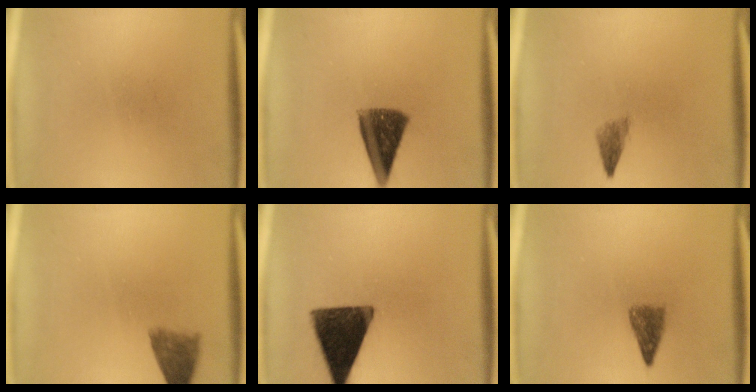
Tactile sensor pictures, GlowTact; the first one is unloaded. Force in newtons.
{"total": 9.2}
{"total": 1.9}
{"total": 4.0}
{"total": 14.1}
{"total": 2.9}